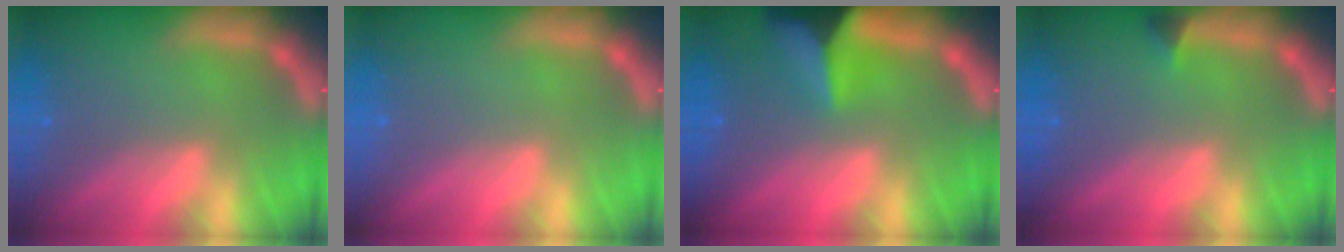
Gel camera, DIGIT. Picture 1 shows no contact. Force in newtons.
{"total": 0.0}
{"total": 7.9}
{"total": 0.9}